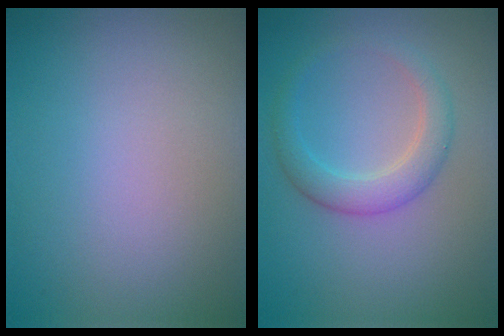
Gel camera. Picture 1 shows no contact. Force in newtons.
{"total": 2.9, "press": 2.9, "slide": 0.1}